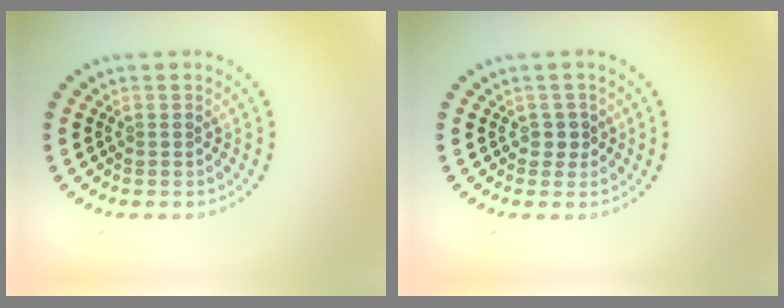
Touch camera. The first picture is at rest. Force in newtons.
{"total": 1.1, "press": 0.9, "slide": 0.6}